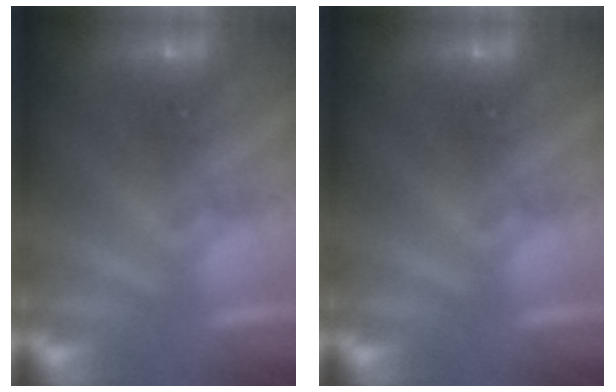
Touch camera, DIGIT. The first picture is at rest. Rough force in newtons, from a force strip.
{"total": 0.0}